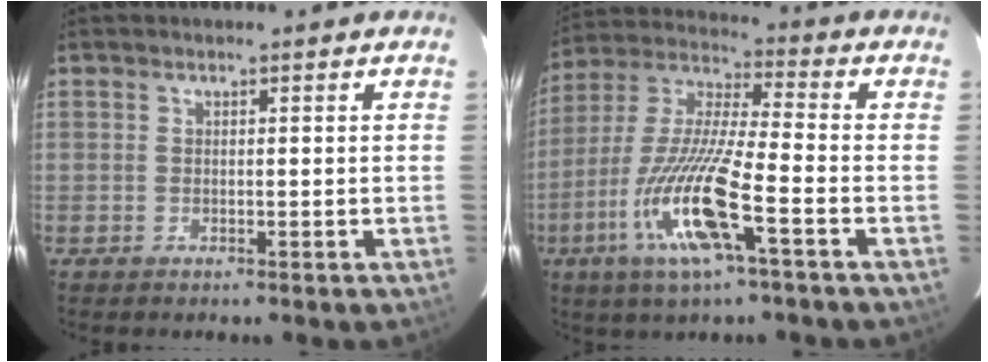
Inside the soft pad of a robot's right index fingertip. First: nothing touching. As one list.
[{"total": 15.6, "force": [-6.1, 1.2, 14.2], "torque": [-0.298, -0.014, -0.118]}]